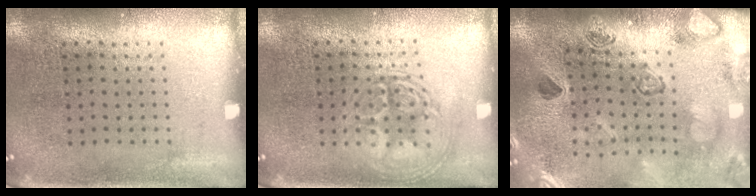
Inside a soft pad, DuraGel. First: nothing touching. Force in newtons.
{"total": 2.9, "press": 2.9, "slide": 0.4}
{"total": 2.5, "press": 2.4, "slide": 0.8}